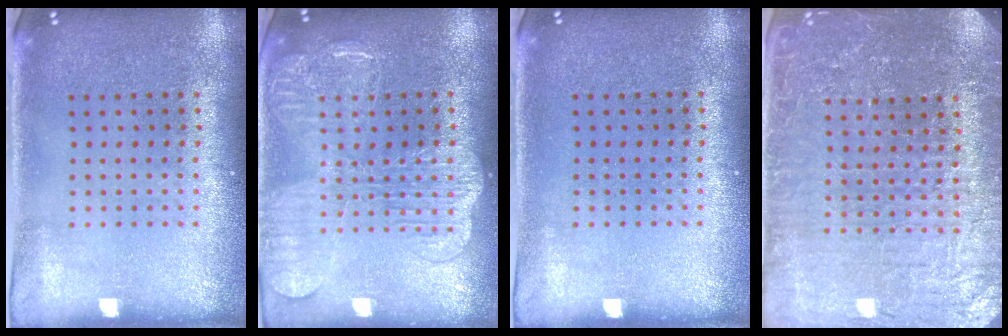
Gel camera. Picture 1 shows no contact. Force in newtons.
{"total": 2.6, "press": 2.6, "slide": 0.3}
{"total": 0.0}
{"total": 4.6, "press": 4.3, "slide": 1.5}